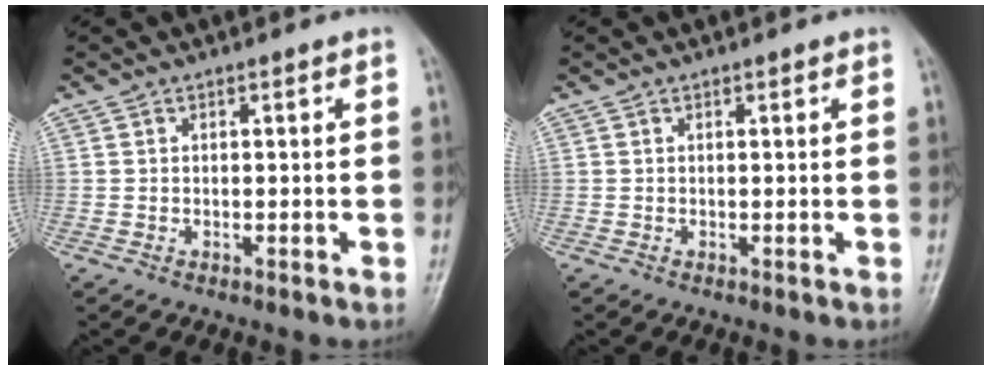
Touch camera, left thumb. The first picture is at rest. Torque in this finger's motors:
{"motor_torque": [-0.13, -0.04, 0.02, -0.02, 0.01]}